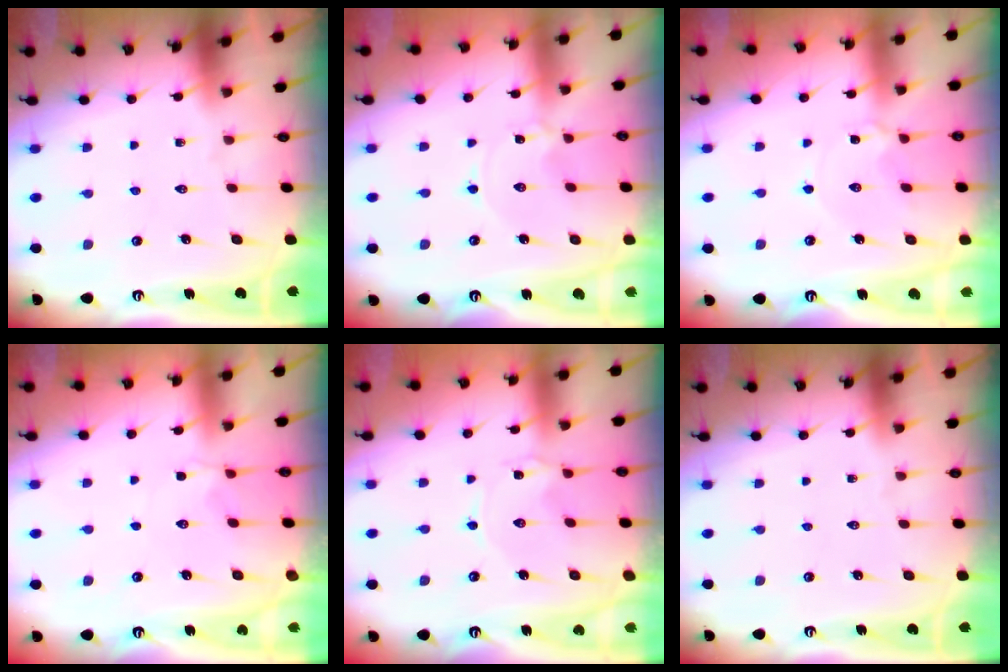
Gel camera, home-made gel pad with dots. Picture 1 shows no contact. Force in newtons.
{"total": 0.0}
{"total": 1.7, "press": 1.7, "slide": 0.2}
{"total": 1.9, "press": 1.9, "slide": 0.5}
{"total": 0.8, "press": 0.8, "slide": 0.1}
{"total": 0.0}